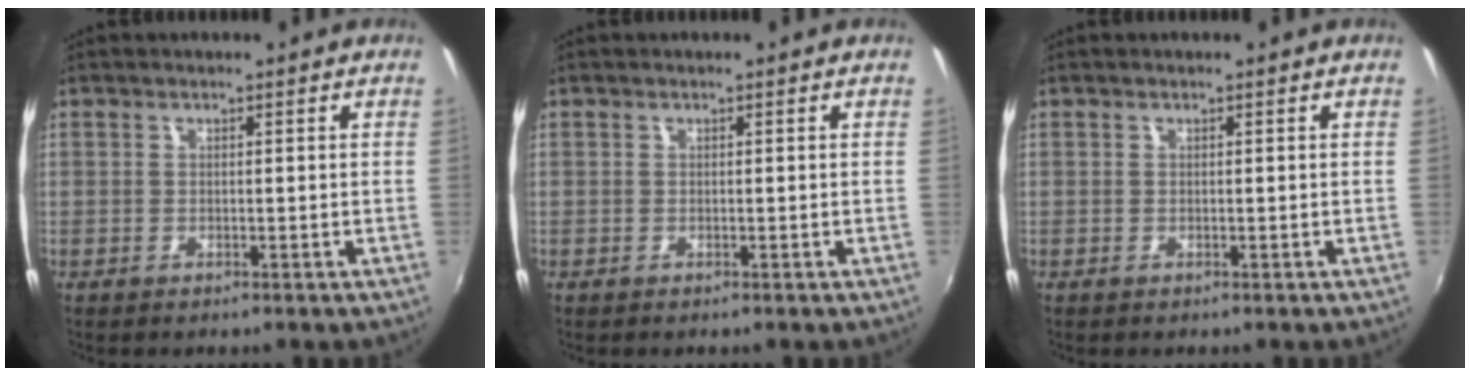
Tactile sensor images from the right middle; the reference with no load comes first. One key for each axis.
{"total": 0.0}
{"total": 0.0}